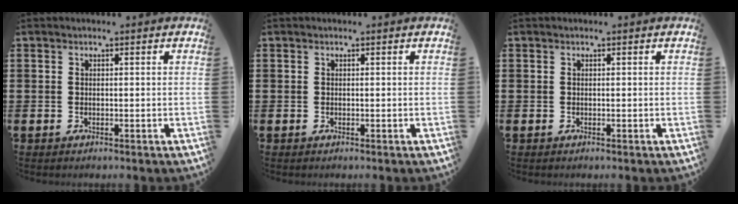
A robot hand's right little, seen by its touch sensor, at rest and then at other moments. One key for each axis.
{"total": 0.0}
{"total": 0.0}